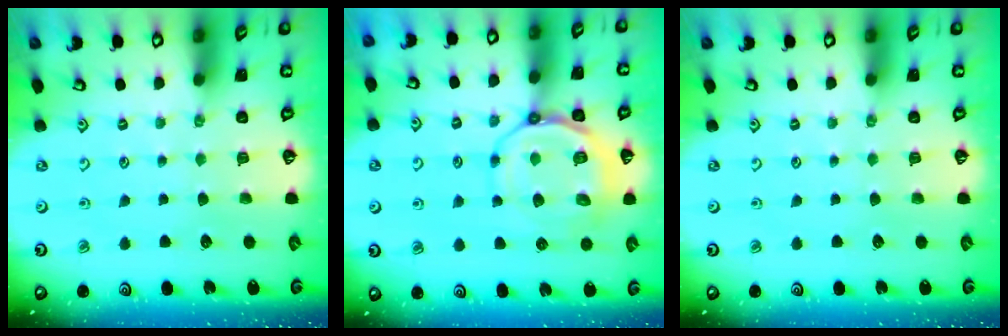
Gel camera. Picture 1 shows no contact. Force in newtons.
{"total": 13.0, "press": 12.8, "slide": 2.0}
{"total": 0.0}